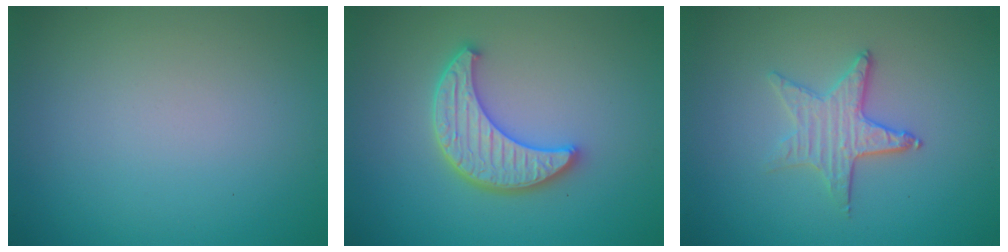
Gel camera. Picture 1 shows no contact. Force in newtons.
{"total": 4.6, "press": 4.0, "slide": 2.3}
{"total": 2.8, "press": 2.5, "slide": 1.3}